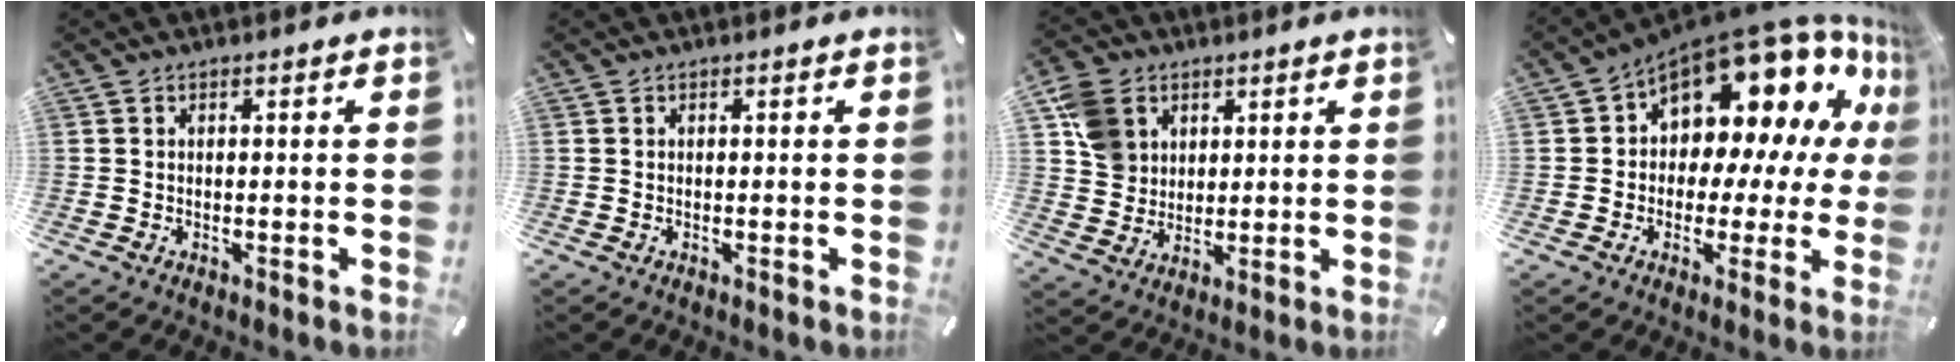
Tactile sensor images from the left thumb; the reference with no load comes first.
{"total": 0.0}
{"total": 9.1, "force": [3.4, 7.8, 3.1], "torque": [-0.064, 0.002, 0.069]}
{"total": 16.0, "force": [8.2, 9.8, 9.6], "torque": [-0.126, -0.081, 0.137]}